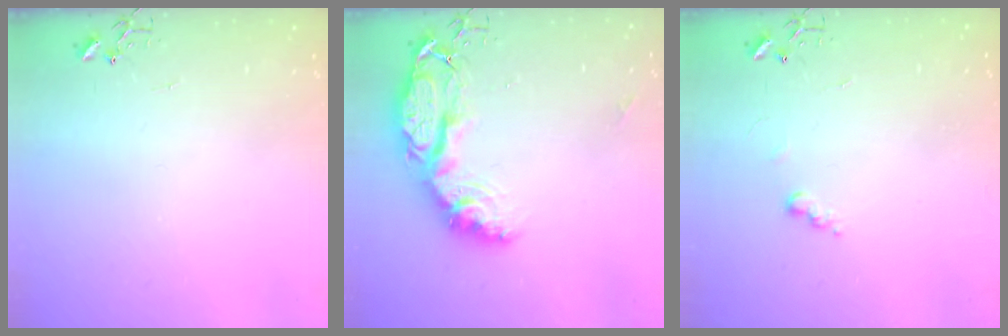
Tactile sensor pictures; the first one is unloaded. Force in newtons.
{"total": 19.0, "press": 19.0, "slide": 1.8}
{"total": 5.4, "press": 5.4, "slide": 0.7}